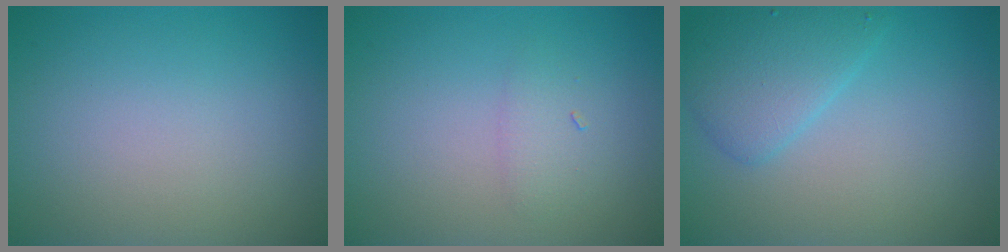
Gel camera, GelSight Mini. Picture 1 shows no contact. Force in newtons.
{"total": 1.3, "press": 1.3, "slide": 0.1}
{"total": 3.3, "press": 3.3, "slide": 0.1}